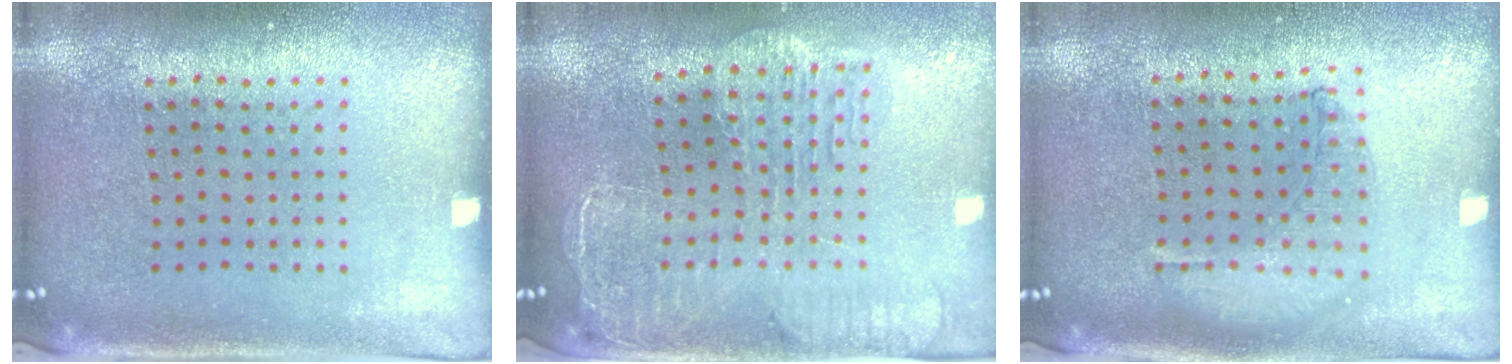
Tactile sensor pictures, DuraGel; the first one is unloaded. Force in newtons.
{"total": 2.3, "press": 2.0, "slide": 1.0}
{"total": 1.0, "press": 1.0, "slide": 0.2}